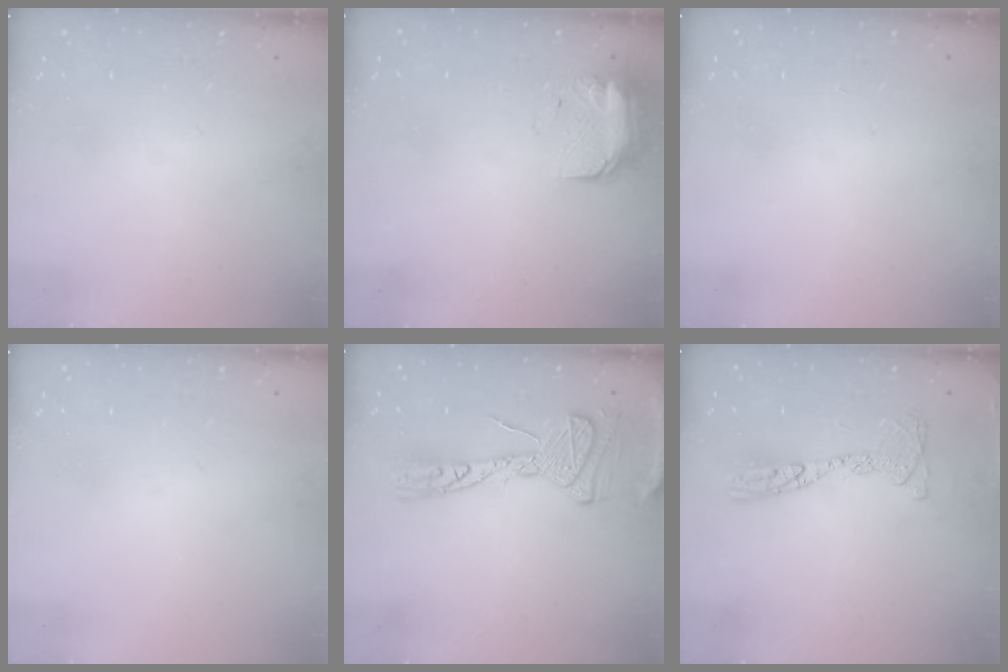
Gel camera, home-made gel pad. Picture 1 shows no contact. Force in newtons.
{"total": 9.1, "press": 9.0, "slide": 1.5}
{"total": 0.0}
{"total": 9.9, "press": 2.5, "slide": 9.6}
{"total": 16.8, "press": 16.7, "slide": 1.7}
{"total": 12.2, "press": 12.1, "slide": 1.3}